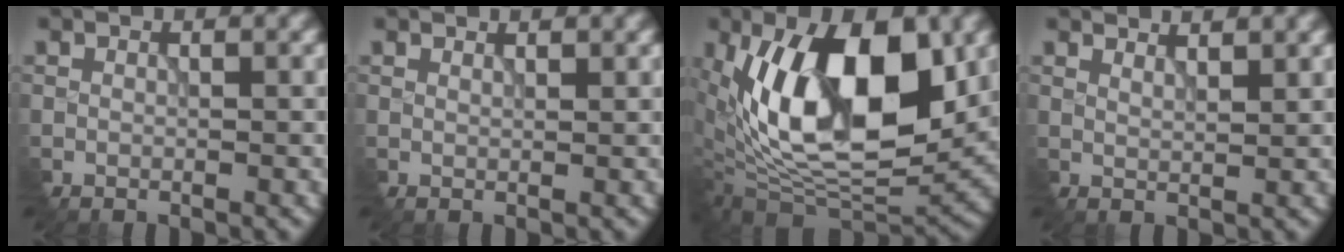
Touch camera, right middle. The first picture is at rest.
{"total": 1.1, "force": [1.0, 0.2, 0.3], "torque": [-0.004, 0.001, 0.016]}
{"total": 13.6, "force": [2.0, 6.7, 11.7], "torque": [-0.188, -0.001, 0.025]}
{"total": 2.5, "force": [2.2, 0.5, 1.0], "torque": [-0.009, 0.002, 0.034]}